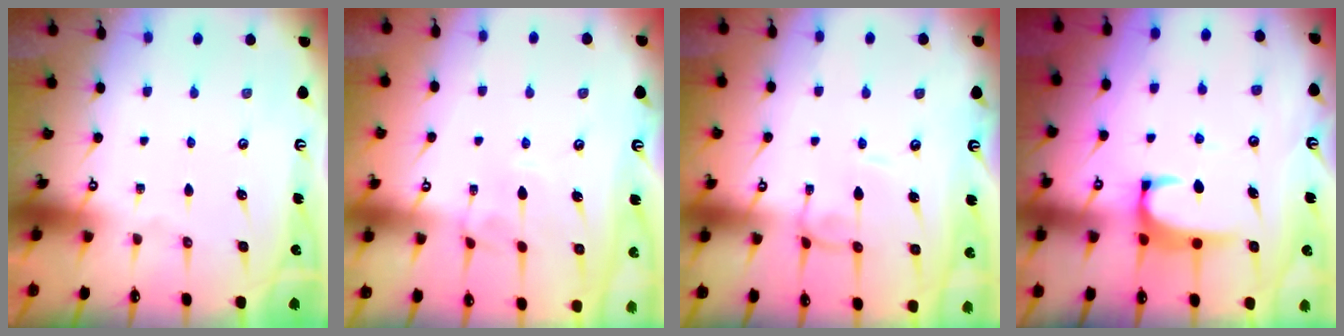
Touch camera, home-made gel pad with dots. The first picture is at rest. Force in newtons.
{"total": 3.9, "press": 3.9, "slide": 0.2}
{"total": 2.6, "press": 2.6, "slide": 0.1}
{"total": 1.9, "press": 1.9, "slide": 0.3}